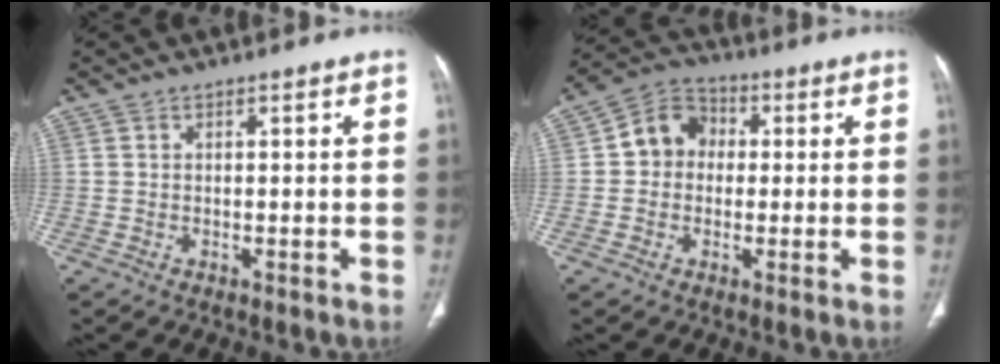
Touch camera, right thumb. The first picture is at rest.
{"total": 8.1, "force": [0.5, 7.0, 4.1], "torque": [-0.045, 0.023, -0.006]}